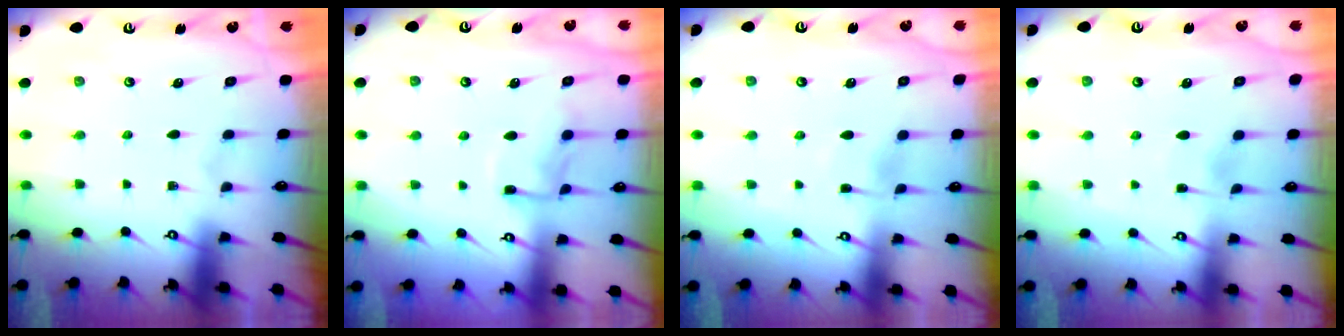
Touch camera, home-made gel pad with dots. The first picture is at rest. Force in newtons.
{"total": 8.2, "press": 8.1, "slide": 0.9}
{"total": 4.0, "press": 3.9, "slide": 0.5}
{"total": 2.0, "press": 2.0, "slide": 0.3}